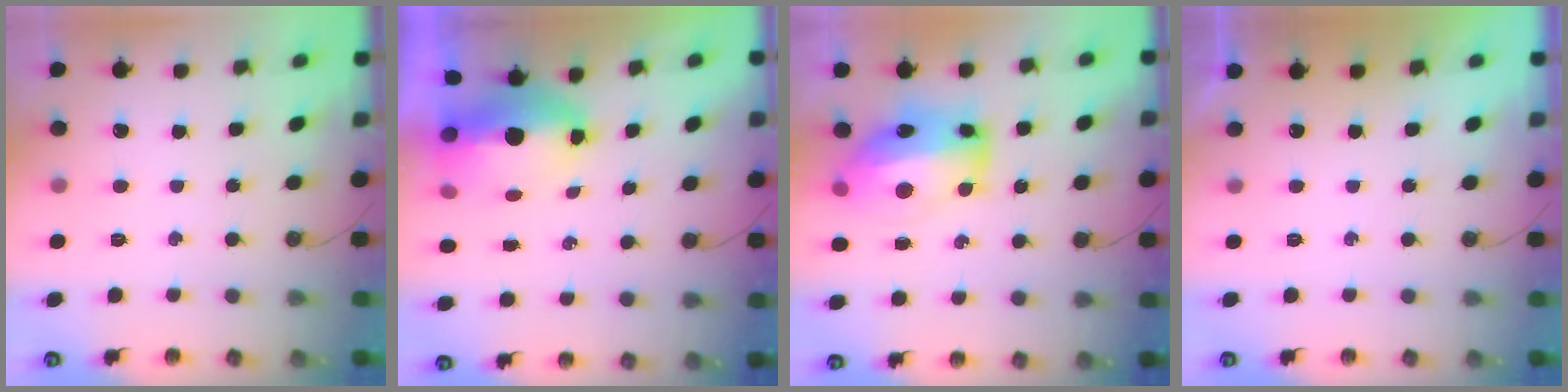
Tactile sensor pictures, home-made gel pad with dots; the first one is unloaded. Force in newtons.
{"total": 12.9, "press": 9.2, "slide": 9.1}
{"total": 15.1, "press": 15.0, "slide": 1.3}
{"total": 0.0}